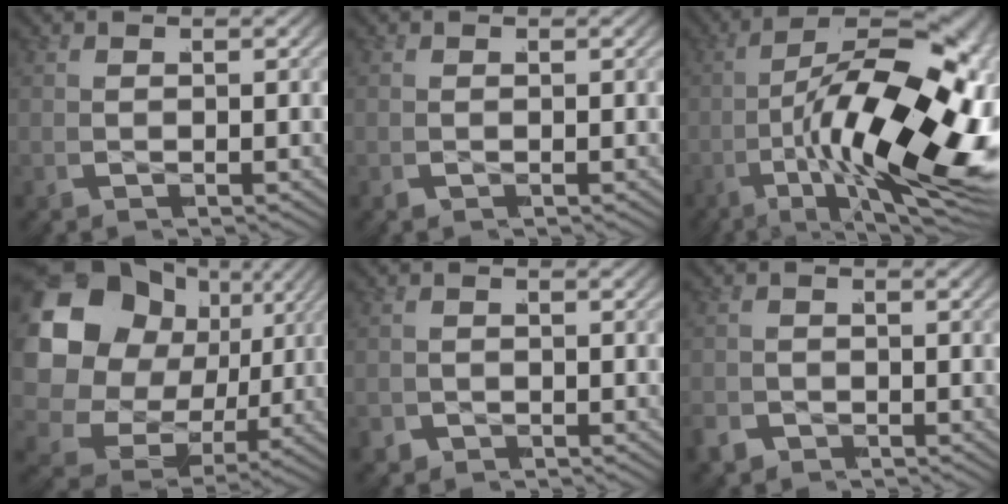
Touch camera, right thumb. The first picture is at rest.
{"total": 0.0}
{"total": 21.4, "force": [-3.1, 10.8, 18.2], "torque": [-0.307, -0.048, -0.027]}
{"total": 16.7, "force": [0.5, 12.8, 10.8], "torque": [-0.248, -0.010, 0.006]}
{"total": 1.1, "force": [-0.8, 0.7, 0.0], "torque": [0.005, 0.003, -0.016]}
{"total": 1.5, "force": [-1.2, 1.0, 0.0], "torque": [0.003, 0.006, -0.026]}